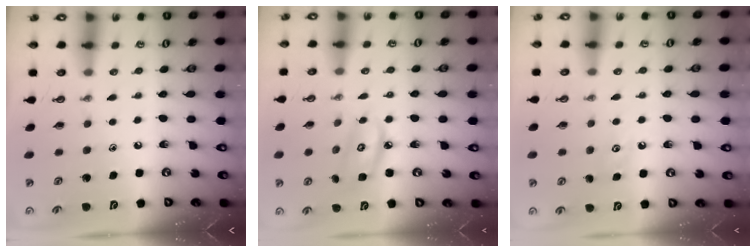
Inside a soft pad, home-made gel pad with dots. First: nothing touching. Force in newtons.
{"total": 6.0, "press": 6.0, "slide": 0.5}
{"total": 3.5, "press": 3.5, "slide": 0.4}